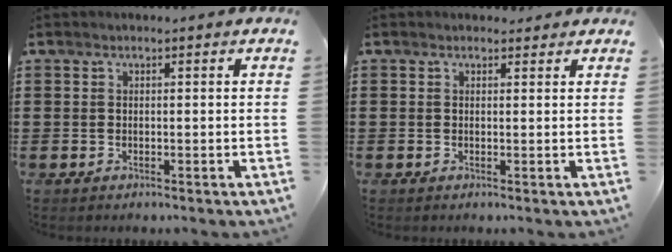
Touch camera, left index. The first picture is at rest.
{"total": 1.2, "force": [0.8, 0.9, 0.1], "torque": [-0.006, 0.007, 0.015]}